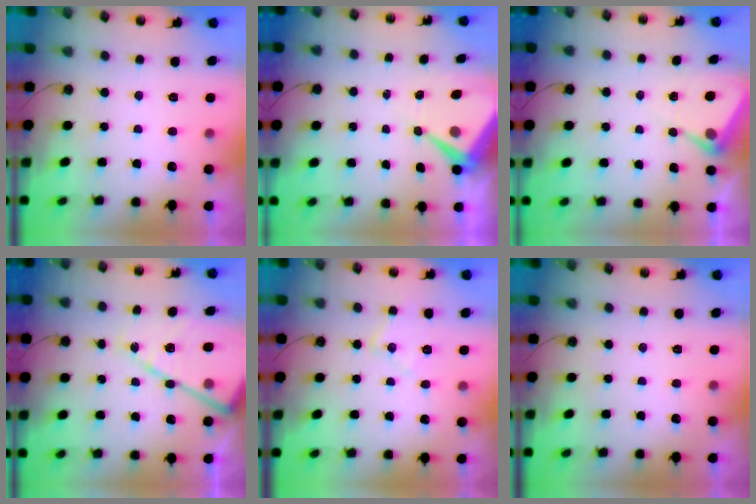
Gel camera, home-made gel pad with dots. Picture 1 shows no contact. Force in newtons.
{"total": 7.2, "press": 7.2, "slide": 0.6}
{"total": 5.8, "press": 5.8, "slide": 0.3}
{"total": 18.5, "press": 18.4, "slide": 1.8}
{"total": 8.6, "press": 8.5, "slide": 0.6}
{"total": 0.0}